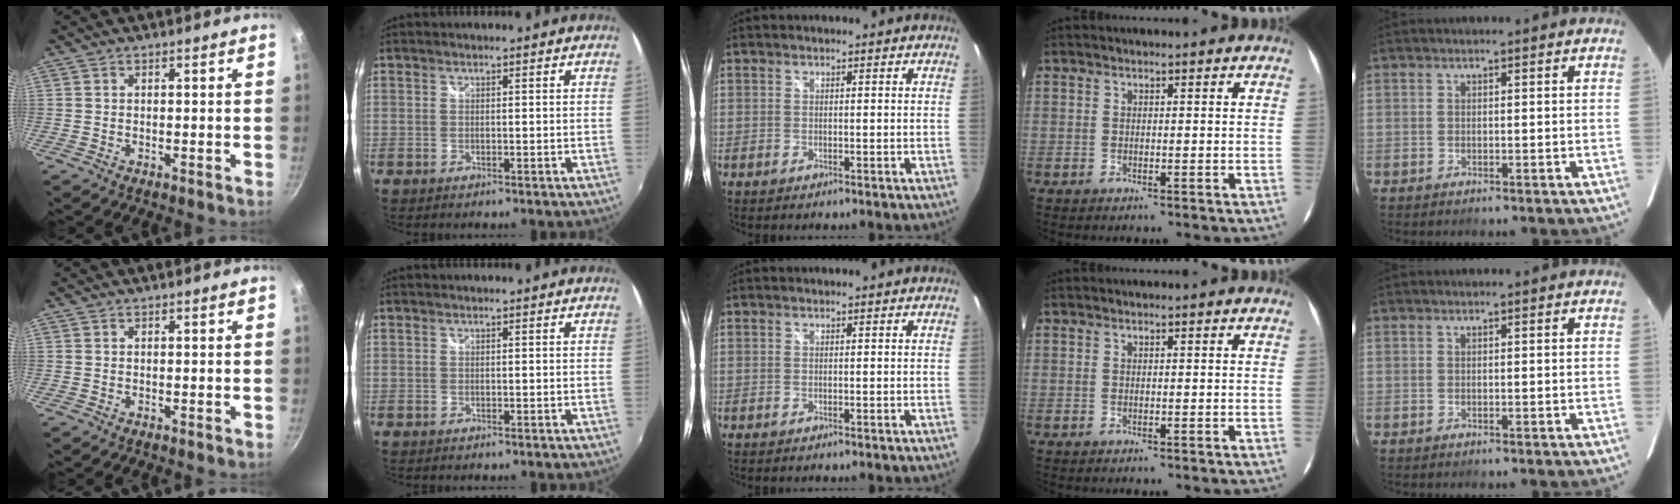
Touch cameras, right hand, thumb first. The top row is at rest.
{}